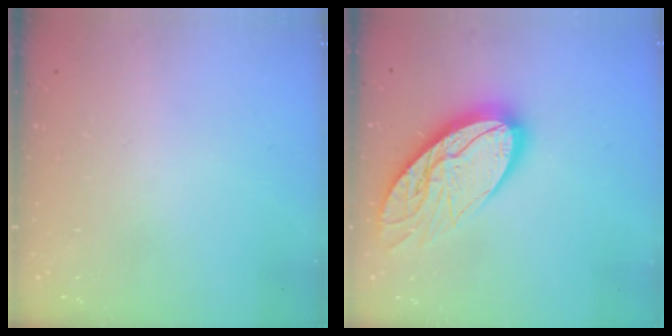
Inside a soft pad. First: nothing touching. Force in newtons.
{"total": 16.1, "press": 16.1, "slide": 1.2}